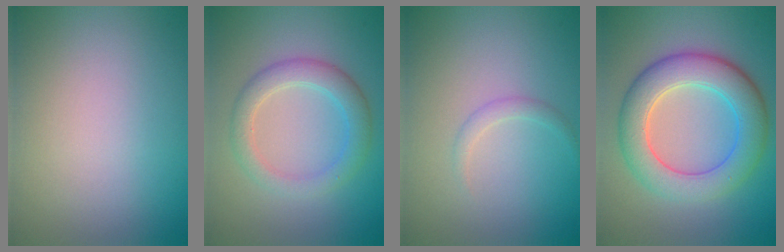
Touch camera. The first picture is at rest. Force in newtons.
{"total": 3.4, "press": 3.4, "slide": 0.2}
{"total": 1.0, "press": 1.0, "slide": 0.1}
{"total": 7.1, "press": 7.1, "slide": 0.3}